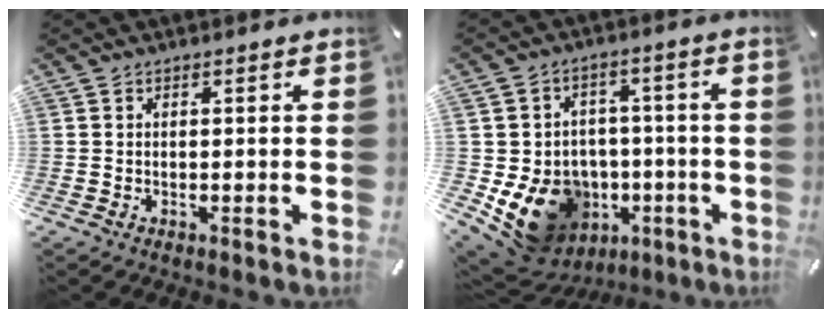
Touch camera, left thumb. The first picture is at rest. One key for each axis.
{"total": 15.3, "fx": -4.6, "fy": 12.7, "fz": 7.3, "tx": -0.141, "ty": 0.019, "tz": -0.064}